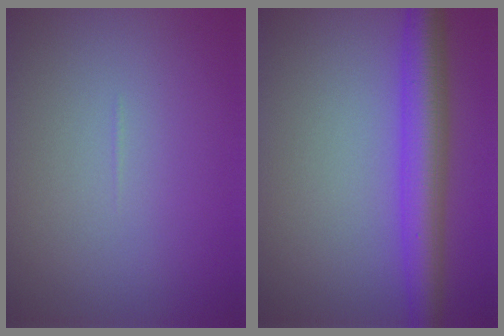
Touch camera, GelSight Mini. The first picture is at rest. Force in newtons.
{"total": 5.9, "press": 5.9, "slide": 0.0}